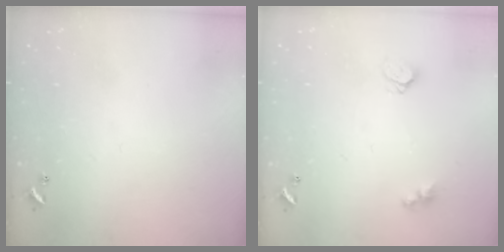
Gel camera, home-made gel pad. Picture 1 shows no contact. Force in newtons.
{"total": 3.8, "press": 3.7, "slide": 0.2}